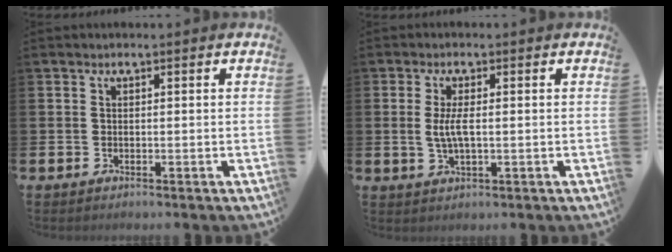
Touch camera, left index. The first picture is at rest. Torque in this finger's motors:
{"motor_torque": [0.24, 0.02, 0.57, 0.05]}